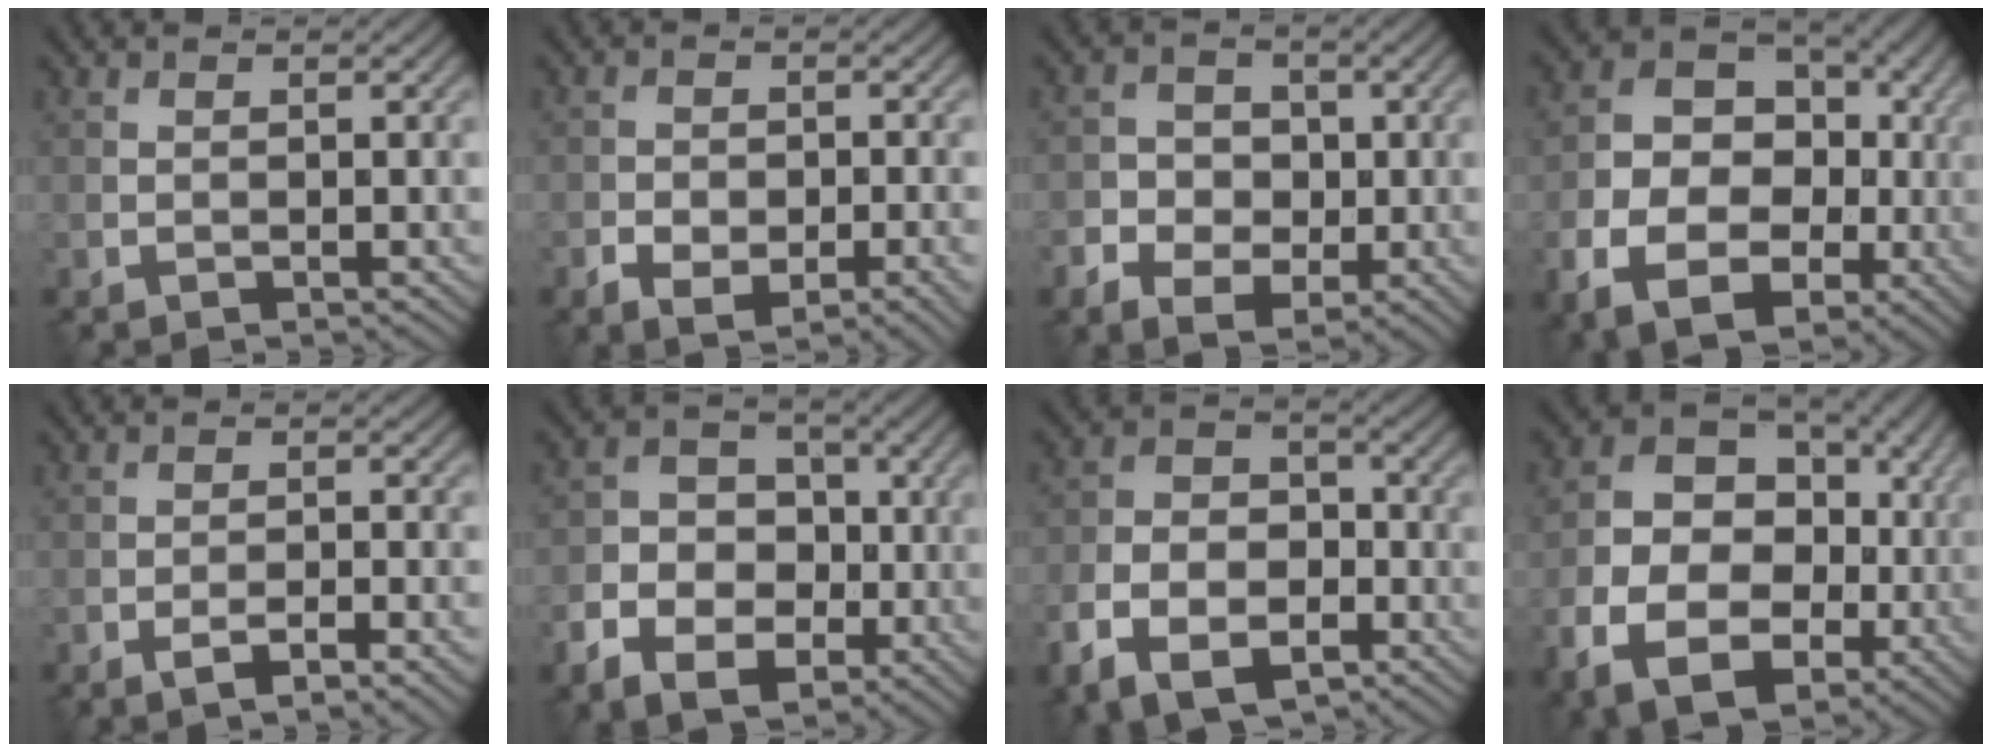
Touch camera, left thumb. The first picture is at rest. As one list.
[{"total": 7.0, "force": [-3.3, 3.6, 5.0], "torque": [-0.077, -0.014, -0.043]}, {"total": 5.4, "force": [-1.4, 4.4, 2.8], "torque": [-0.043, -0.011, -0.032]}, {"total": 12.6, "force": [-2.9, 9.3, 7.9], "torque": [-0.138, -0.025, -0.056]}, {"total": 4.3, "force": [-2.5, 0.9, 3.4], "torque": [-0.059, 0.004, -0.038]}, {"total": 8.1, "force": [-2.9, 6.2, 4.3], "torque": [-0.076, -0.014, -0.064]}, {"total": 10.4, "force": [-5.6, 6.4, 6.0], "torque": [-0.133, -0.025, -0.104]}, {"total": 12.7, "force": [-2.5, 9.5, 8.0], "torque": [-0.156, -0.022, -0.050]}]